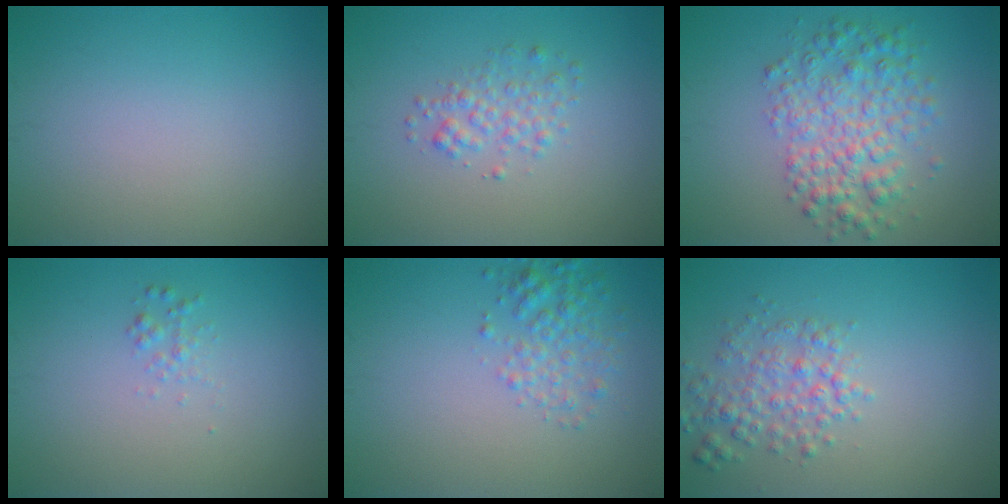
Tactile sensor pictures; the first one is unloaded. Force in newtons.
{"total": 2.0, "press": 2.0, "slide": 0.1}
{"total": 5.1, "press": 5.1, "slide": 0.0}
{"total": 0.9, "press": 0.9, "slide": 0.1}
{"total": 2.6, "press": 2.6, "slide": 0.1}
{"total": 3.1, "press": 3.1, "slide": 0.2}